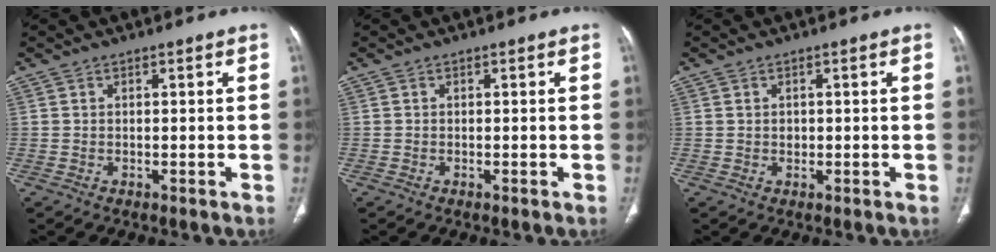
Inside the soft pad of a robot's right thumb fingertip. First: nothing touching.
{"total": 0.0}
{"total": 1.0, "force": [0.1, 0.8, 0.5], "torque": [-0.008, 0.001, 0.003]}